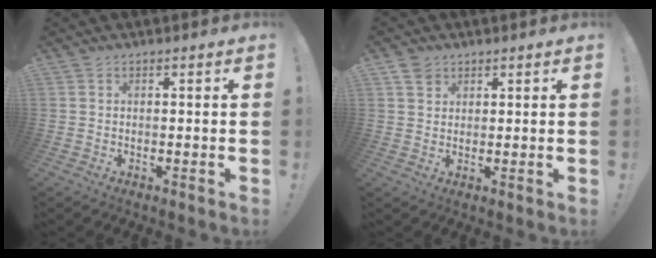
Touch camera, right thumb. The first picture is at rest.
{"total": 3.6, "force": [2.4, 2.5, 1.1], "torque": [-0.013, -0.009, 0.045]}